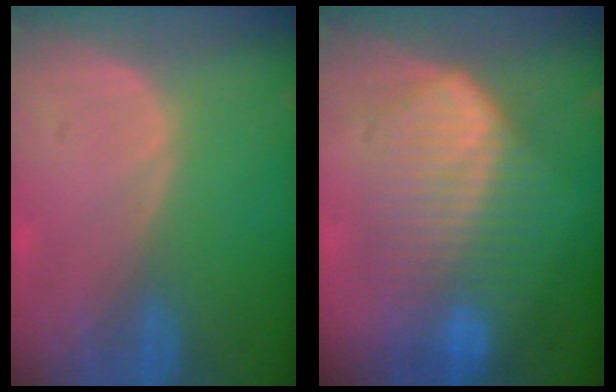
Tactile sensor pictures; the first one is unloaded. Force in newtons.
{"total": 10.0, "press": 10.0, "slide": 0.6}